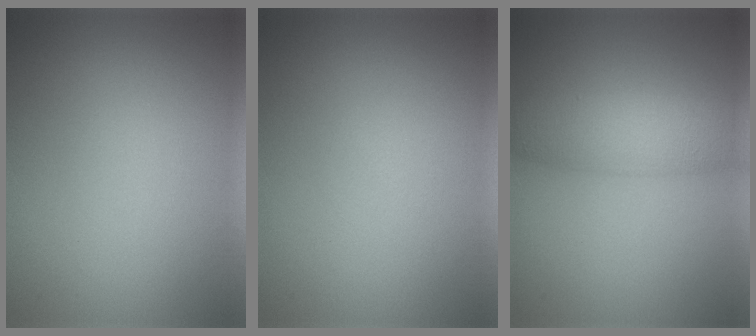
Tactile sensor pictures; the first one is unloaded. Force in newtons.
{"total": 0.0}
{"total": 4.5, "press": 4.5, "slide": 0.0}